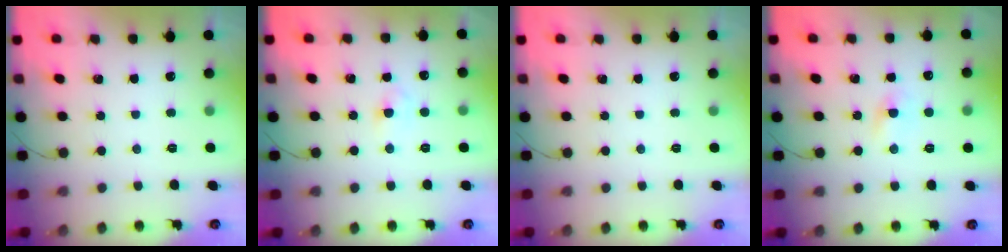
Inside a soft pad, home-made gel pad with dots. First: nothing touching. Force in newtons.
{"total": 2.4, "press": 2.1, "slide": 1.0}
{"total": 0.0}
{"total": 2.0, "press": 1.8, "slide": 1.0}